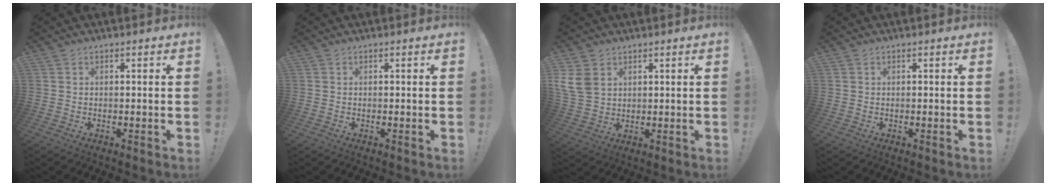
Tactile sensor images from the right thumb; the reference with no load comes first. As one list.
[{"total": 0.0}, {"total": 8.0, "force": [3.3, 5.7, 4.5], "torque": [-0.097, -0.009, 0.066]}, {"total": 0.0}]